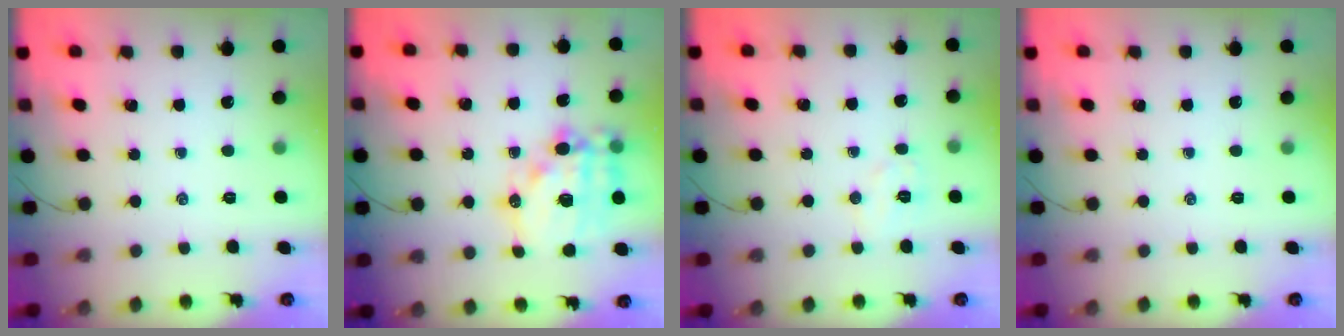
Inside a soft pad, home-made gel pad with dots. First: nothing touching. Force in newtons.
{"total": 16.8, "press": 16.4, "slide": 3.7}
{"total": 5.6, "press": 5.5, "slide": 1.1}
{"total": 0.0}